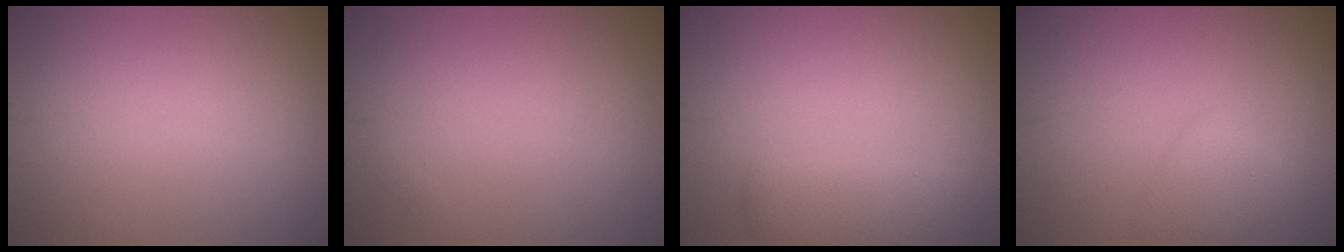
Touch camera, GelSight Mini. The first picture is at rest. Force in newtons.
{"total": 0.0}
{"total": 2.7, "press": 2.7, "slide": 0.1}
{"total": 2.0, "press": 2.0, "slide": 0.2}